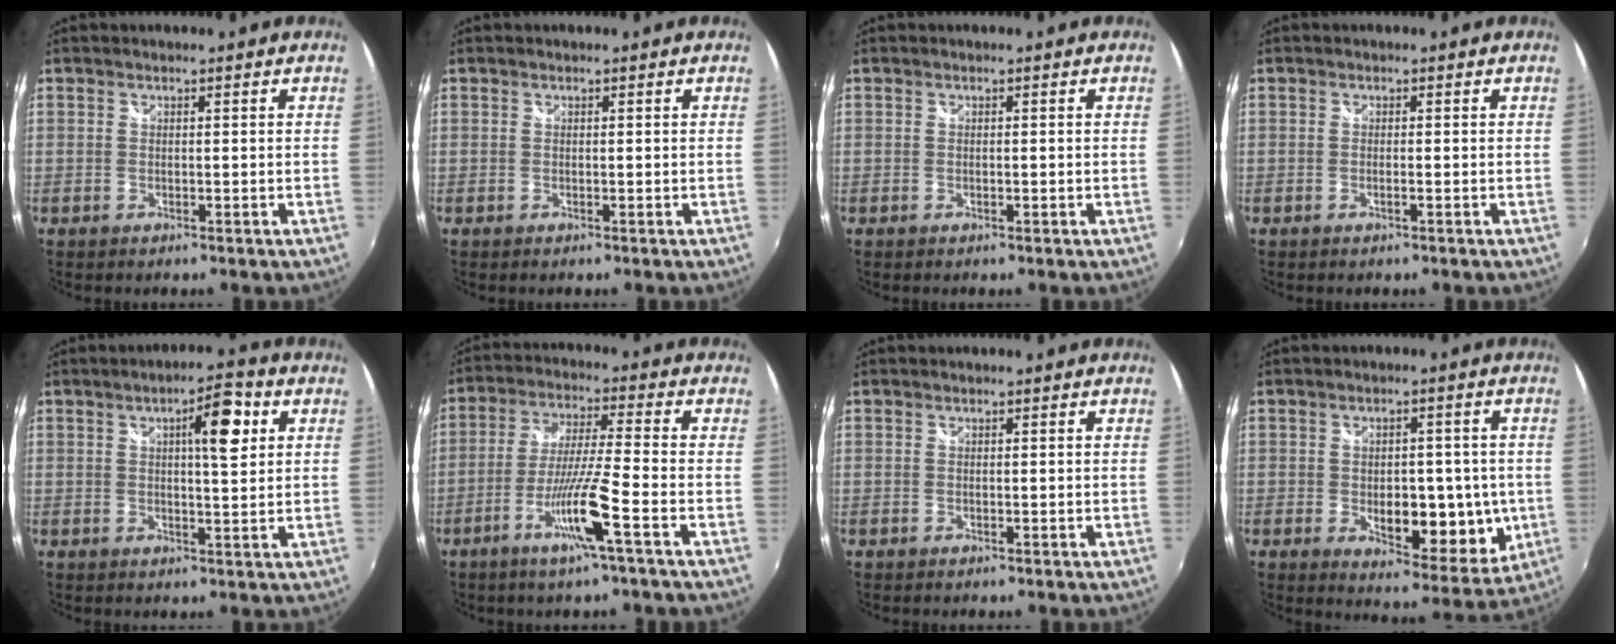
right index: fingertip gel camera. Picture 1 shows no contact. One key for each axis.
{"total": 0.0}
{"total": 0.8, "fx": -0.1, "fy": 0.2, "fz": 0.7, "tx": -0.013, "ty": 0.001, "tz": -0.003}
{"total": 1.0, "fx": -0.4, "fy": -0.2, "fz": 0.9, "tx": -0.015, "ty": 0.000, "tz": -0.008}
{"total": 7.3, "fx": 2.5, "fy": 1.8, "fz": 6.6, "tx": -0.086, "ty": 0.017, "tz": 0.039}
{"total": 10.8, "fx": -5.1, "fy": -1.1, "fz": 9.5, "tx": -0.192, "ty": -0.009, "tz": -0.099}
{"total": 0.0}
{"total": 13.7, "fx": -2.1, "fy": 7.7, "fz": 11.1, "tx": -0.169, "ty": -0.022, "tz": -0.021}